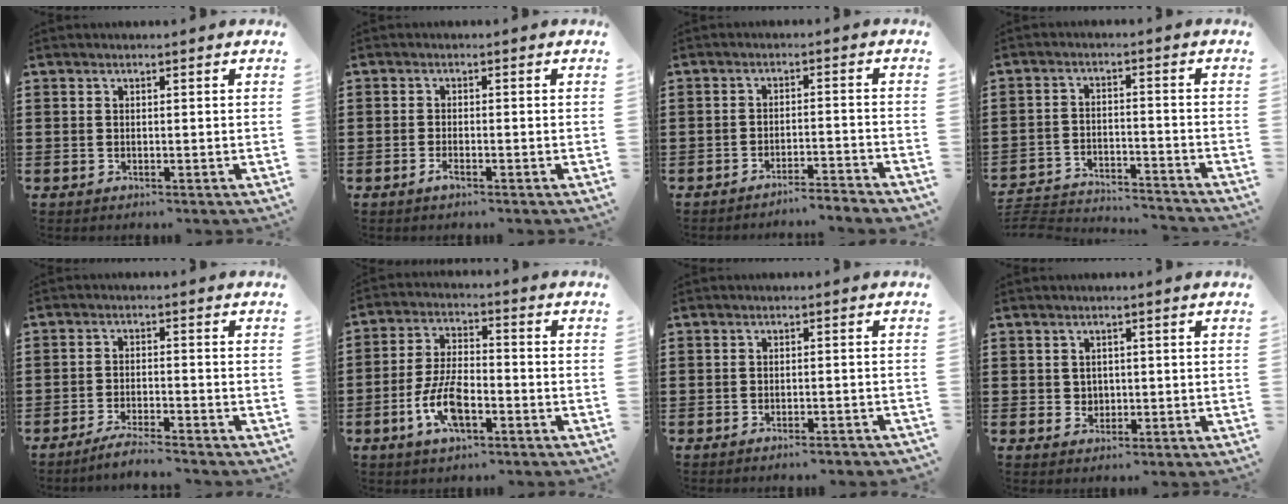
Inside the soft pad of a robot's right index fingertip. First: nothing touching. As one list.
[{"total": 1.5, "force": [-1.0, 0.1, 1.2], "torque": [-0.030, -0.009, -0.019]}, {"total": 3.3, "force": [-3.3, -0.4, 0.5], "torque": [-0.012, -0.004, -0.070]}, {"total": 4.4, "force": [-4.3, 0.3, 0.7], "torque": [-0.030, -0.004, -0.094]}, {"total": 3.6, "force": [-3.4, -0.3, 1.1], "torque": [-0.019, -0.001, -0.068]}, {"total": 8.2, "force": [-3.4, 3.5, 6.6], "torque": [-0.149, -0.005, -0.064]}, {"total": 1.7, "force": [-1.6, -0.1, 0.5], "torque": [-0.012, -0.001, -0.031]}, {"total": 1.5, "force": [0.1, 1.5, 0.3], "torque": [-0.012, 0.006, -0.001]}]